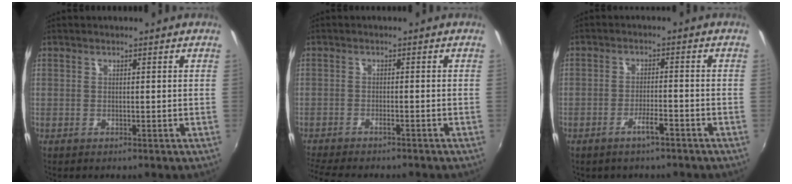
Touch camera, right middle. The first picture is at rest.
{"total": 7.0, "force": [-6.2, 1.0, 3.1], "torque": [-0.082, -0.018, -0.102]}
{"total": 3.3, "force": [-2.4, 0.6, 2.1], "torque": [-0.048, 0.002, -0.037]}